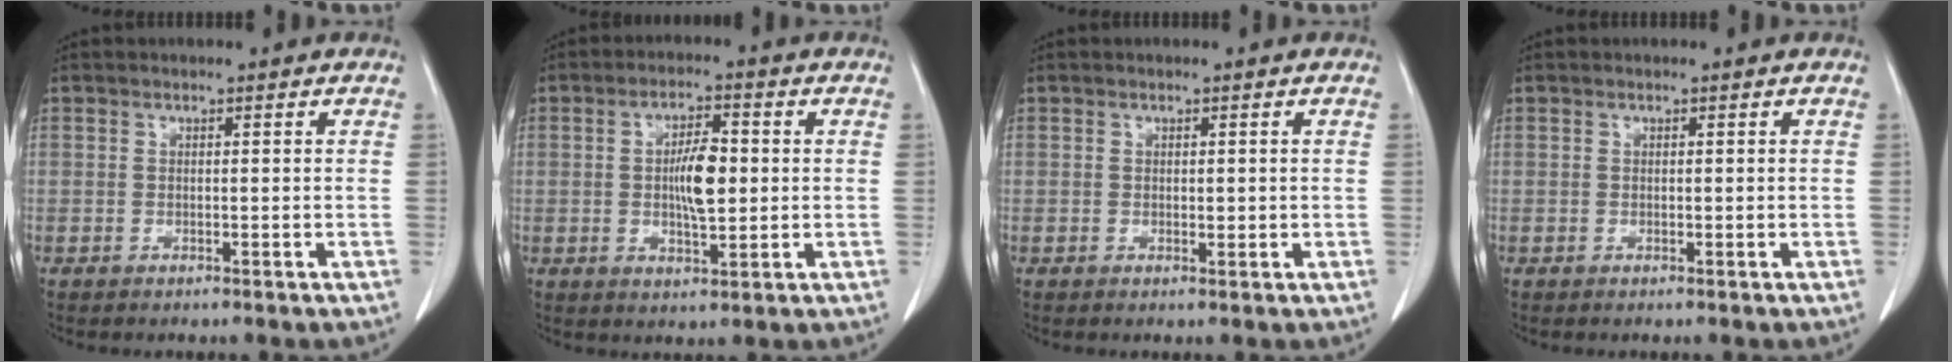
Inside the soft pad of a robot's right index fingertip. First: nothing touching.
{"total": 6.5, "force": [0.2, 1.9, 6.2], "torque": [-0.113, 0.003, 0.003]}
{"total": 0.8, "force": [0.1, 0.5, 0.7], "torque": [-0.009, -0.002, 0.002]}
{"total": 0.0}